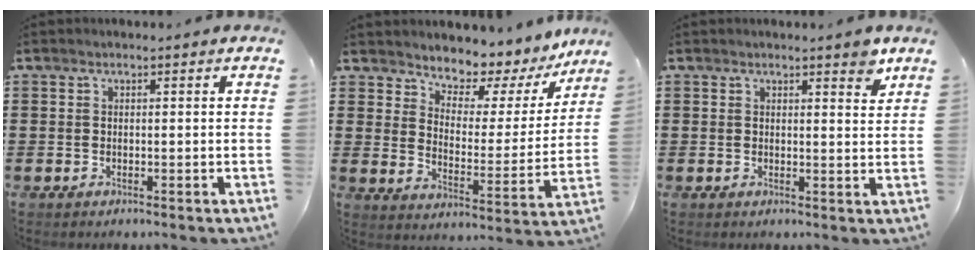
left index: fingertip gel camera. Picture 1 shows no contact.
{"total": 5.0, "force": [4.6, 1.9, 0.6], "torque": [-0.030, -0.047, 0.070]}
{"total": 2.9, "force": [2.5, 0.4, 1.5], "torque": [-0.019, -0.005, 0.042]}